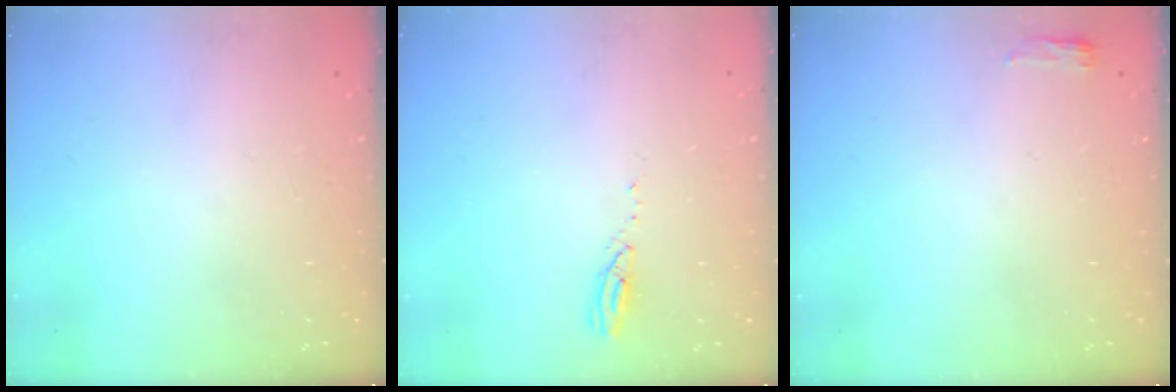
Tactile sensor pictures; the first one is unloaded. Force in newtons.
{"total": 3.1, "press": 3.0, "slide": 0.3}
{"total": 2.8, "press": 2.6, "slide": 1.1}